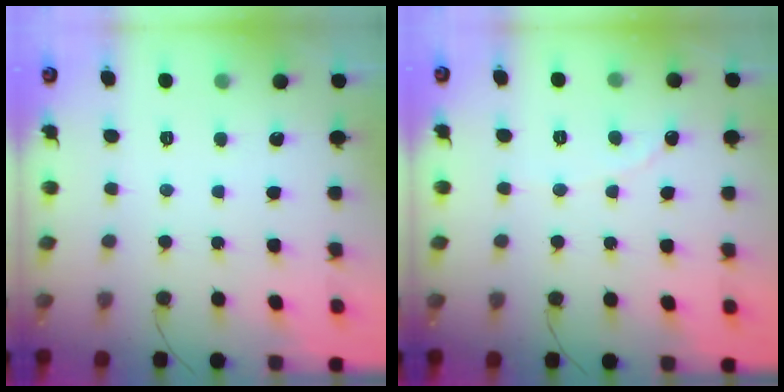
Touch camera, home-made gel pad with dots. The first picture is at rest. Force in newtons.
{"total": 0.0}